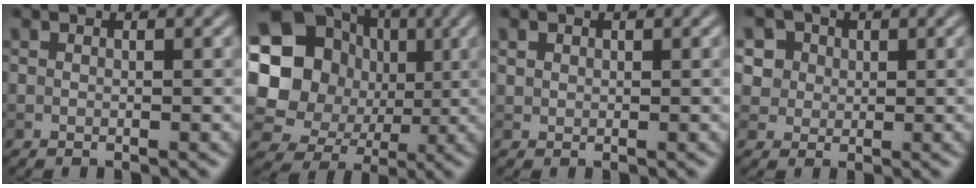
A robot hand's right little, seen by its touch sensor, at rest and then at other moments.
{"total": 17.8, "force": [2.0, 16.2, 7.2], "torque": [-0.171, 0.026, 0.010]}
{"total": 0.8, "force": [0.4, 0.7, 0.2], "torque": [-0.001, 0.000, 0.009]}
{"total": 5.1, "force": [2.4, 4.1, 1.9], "torque": [-0.031, 0.014, 0.033]}